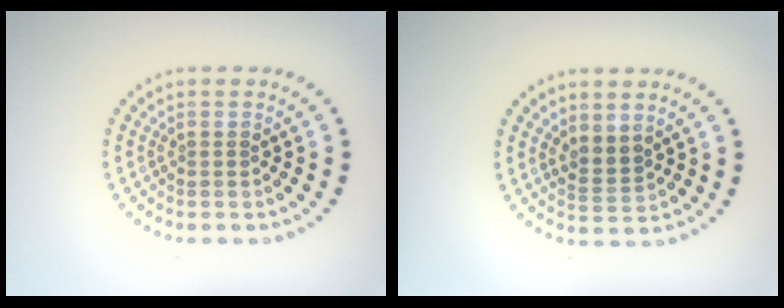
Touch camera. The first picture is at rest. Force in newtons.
{"total": 2.0, "press": 1.6, "slide": 1.2}